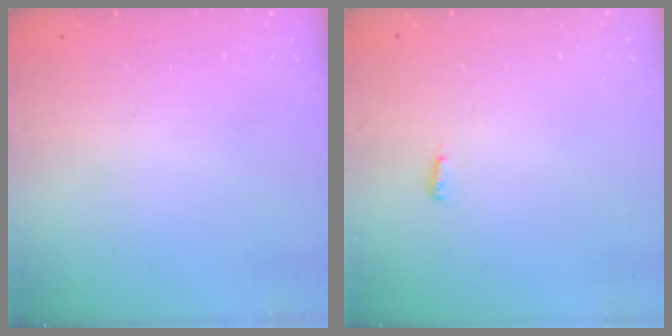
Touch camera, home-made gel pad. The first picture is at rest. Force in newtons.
{"total": 2.7, "press": 2.6, "slide": 0.9}